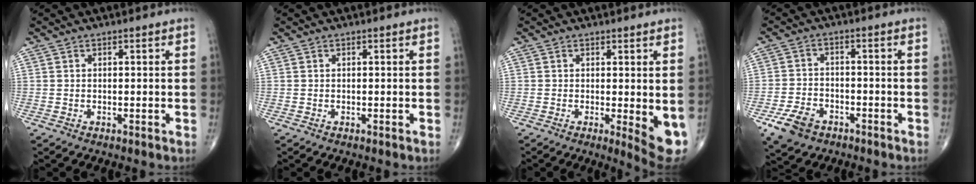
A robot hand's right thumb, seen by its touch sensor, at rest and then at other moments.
{"total": 0.0}
{"total": 6.0, "force": [-0.6, 1.6, 5.8], "torque": [-0.075, -0.016, -0.007]}
{"total": 7.2, "force": [-4.1, 4.7, 3.6], "torque": [-0.065, 0.017, -0.070]}